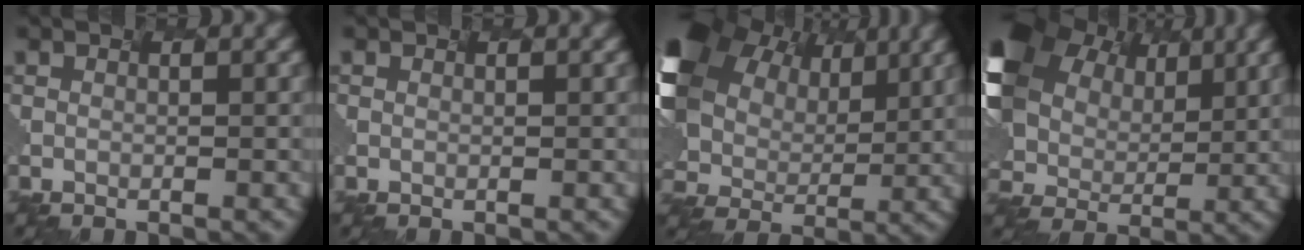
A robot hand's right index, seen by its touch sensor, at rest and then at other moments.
{"total": 0.7, "force": [0.3, -0.2, -0.6], "torque": [0.000, -0.004, 0.005]}
{"total": 14.8, "force": [5.7, 10.6, 8.6], "torque": [-0.259, 0.029, 0.112]}
{"total": 11.4, "force": [4.4, 8.2, 6.6], "torque": [-0.211, 0.016, 0.094]}